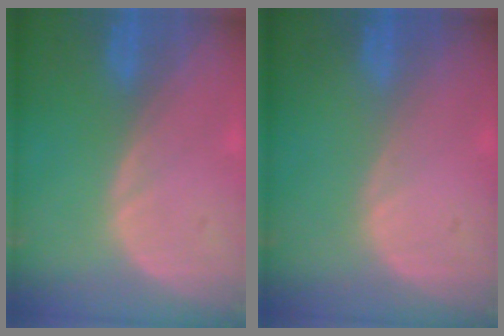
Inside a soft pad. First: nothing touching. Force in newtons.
{"total": 0.0}